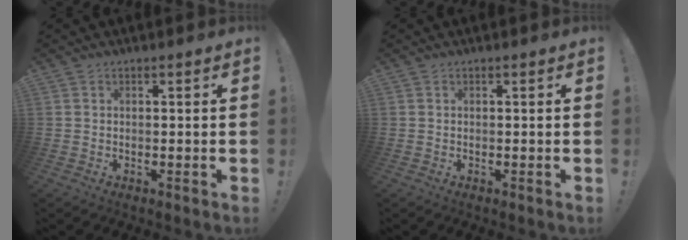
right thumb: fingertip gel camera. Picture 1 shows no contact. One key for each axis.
{"total": 0.0}